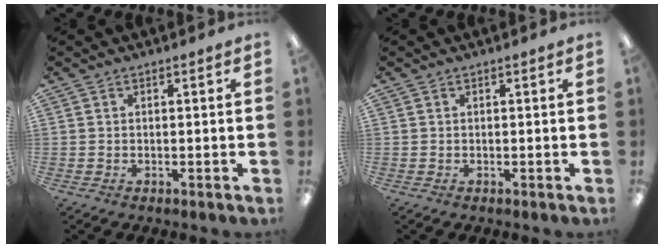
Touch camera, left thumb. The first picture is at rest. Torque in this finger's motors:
{"motor_torque": [0.00, 0.01, 0.00, 0.00, 0.00]}